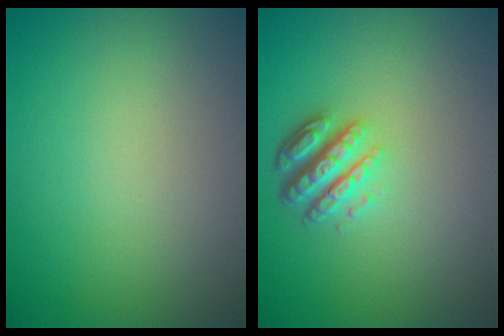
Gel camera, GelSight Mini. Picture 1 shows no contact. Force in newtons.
{"total": 4.4, "press": 3.2, "slide": 3.1}